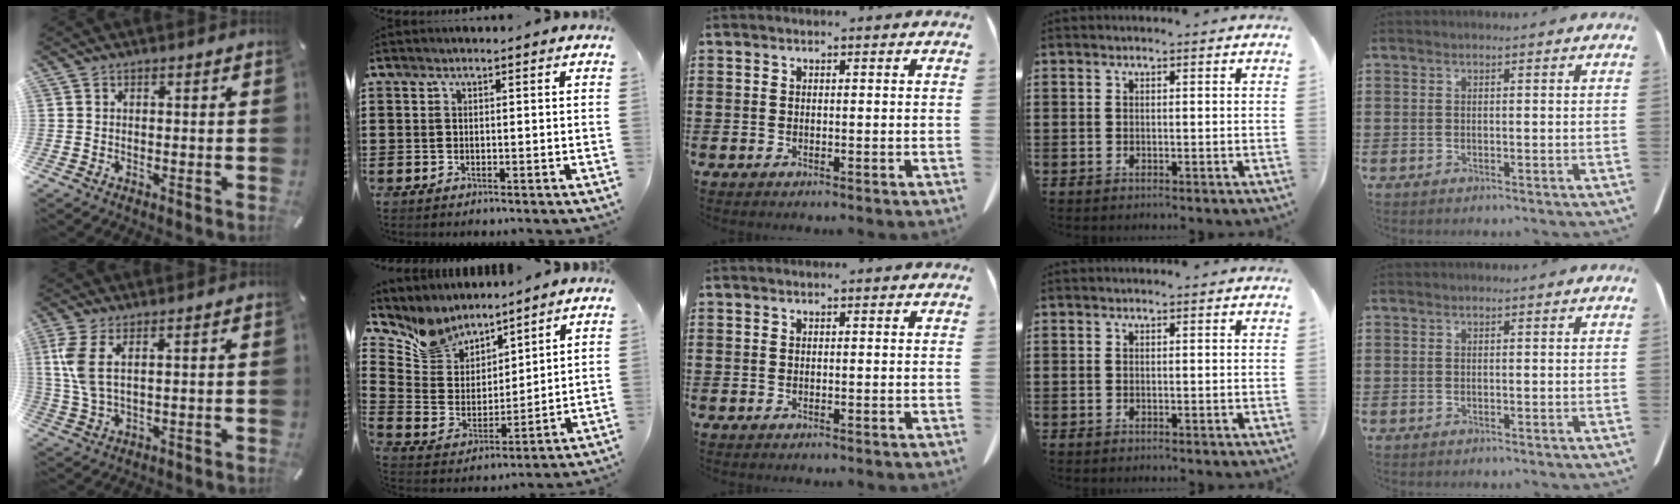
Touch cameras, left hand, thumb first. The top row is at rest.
{"thumb": {"total": 7.0, "force": [2.1, 2.6, 6.2], "torque": [-0.150, -0.009, 0.033]}, "index": {"total": 7.1, "force": [6.3, 3.3, -0.4], "torque": [-0.043, -0.046, 0.116]}}